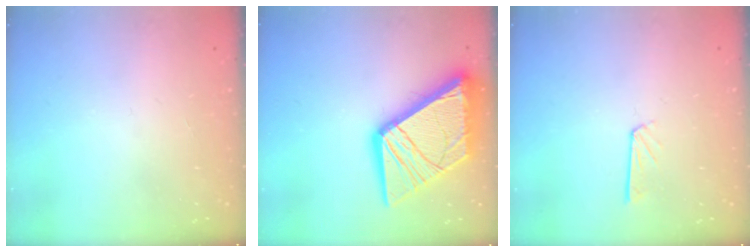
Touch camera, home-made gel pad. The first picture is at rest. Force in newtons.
{"total": 24.9, "press": 24.8, "slide": 2.8}
{"total": 4.5, "press": 4.5, "slide": 0.4}